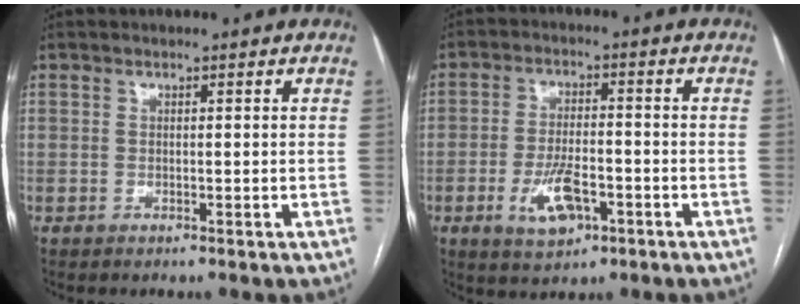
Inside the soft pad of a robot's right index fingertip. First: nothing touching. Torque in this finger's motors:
{"motor_torque": [-0.05, -0.10, 0.11, 0.01]}